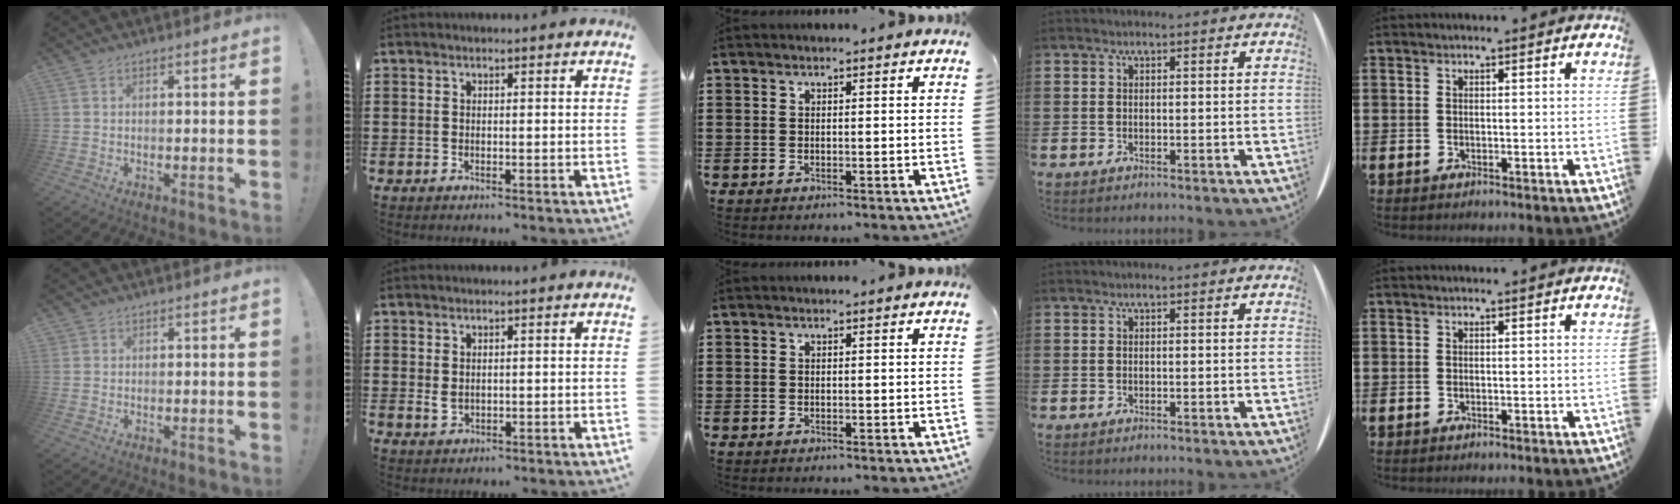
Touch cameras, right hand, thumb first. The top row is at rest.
{"thumb": {"total": 0.9, "force": [0.6, 0.7, 0.0], "torque": [-0.001, 0.000, 0.012]}, "index": {"total": 1.5, "force": [0.4, 1.0, 1.1], "torque": [-0.030, 0.000, 0.005]}}